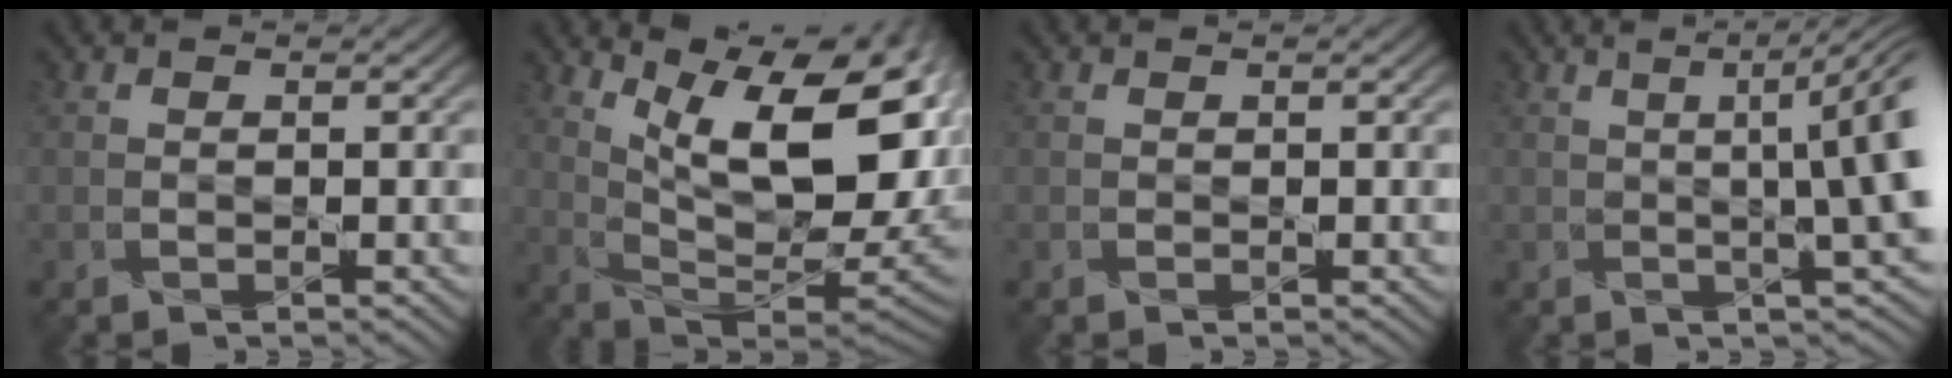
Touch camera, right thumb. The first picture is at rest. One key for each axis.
{"total": 16.8, "fx": 5.8, "fy": 7.3, "fz": 14.0, "tx": -0.203, "ty": 0.016, "tz": 0.102}
{"total": 0.0}
{"total": 8.9, "fx": 1.0, "fy": 1.6, "fz": 8.7, "tx": -0.094, "ty": 0.016, "tz": 0.019}